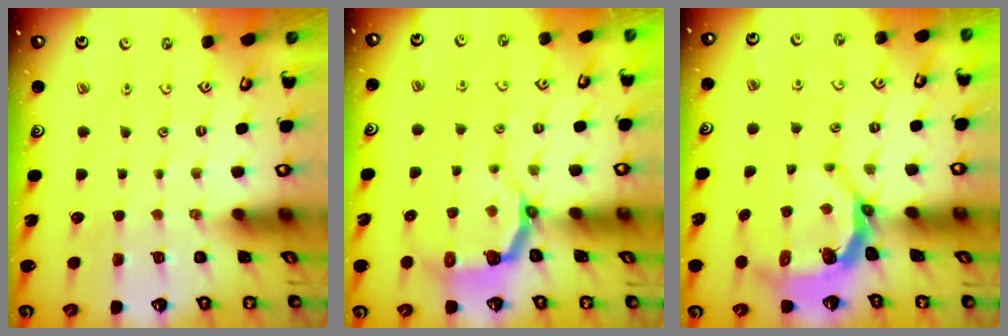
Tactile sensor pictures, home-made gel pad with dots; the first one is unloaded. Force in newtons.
{"total": 4.5, "press": 3.0, "slide": 3.4}
{"total": 5.7, "press": 4.5, "slide": 3.6}